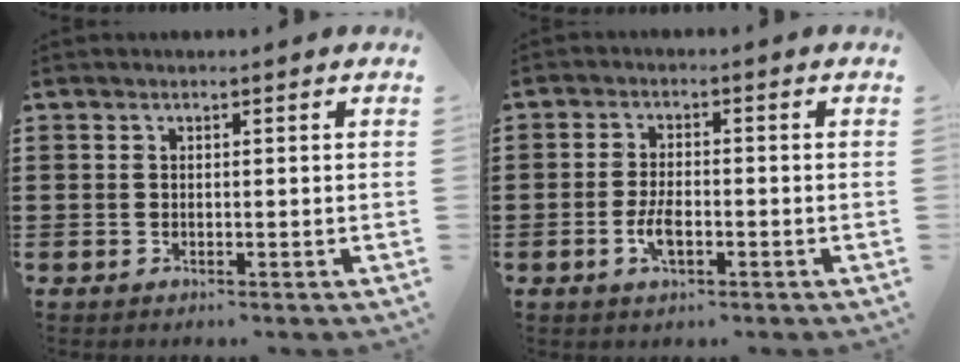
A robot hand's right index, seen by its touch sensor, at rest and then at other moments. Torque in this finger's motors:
{"motor_torque": [1.37, 0.77, 0.07, 0.02]}